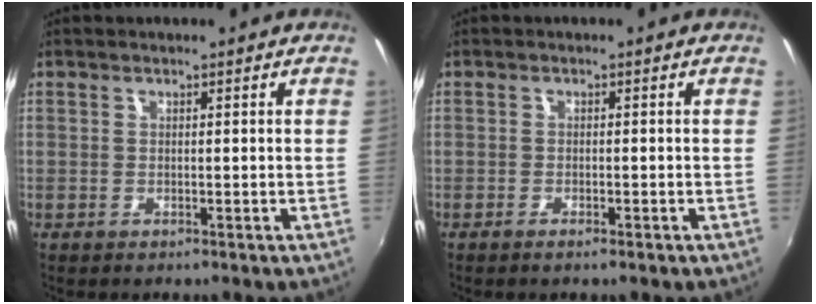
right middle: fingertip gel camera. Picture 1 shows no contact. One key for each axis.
{"total": 1.3, "fx": -1.0, "fy": 0.1, "fz": 0.8, "tx": -0.015, "ty": -0.002, "tz": -0.017}